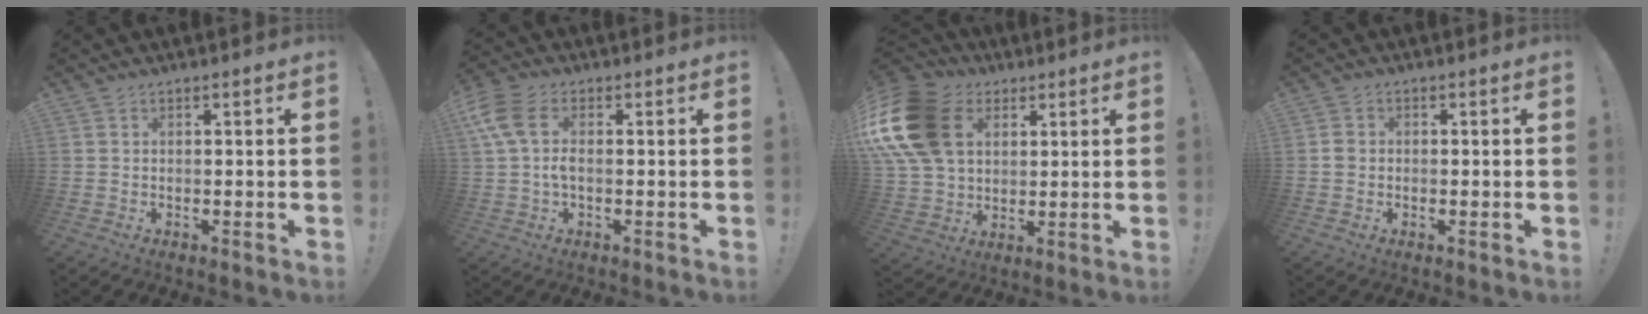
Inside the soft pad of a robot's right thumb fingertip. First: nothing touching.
{"total": 8.4, "force": [0.9, 4.6, 6.9], "torque": [-0.150, 0.000, 0.022]}
{"total": 22.8, "force": [6.6, 16.7, 14.1], "torque": [-0.271, -0.013, 0.125]}
{"total": 2.0, "force": [-0.4, 1.7, 0.9], "torque": [-0.022, 0.010, -0.007]}